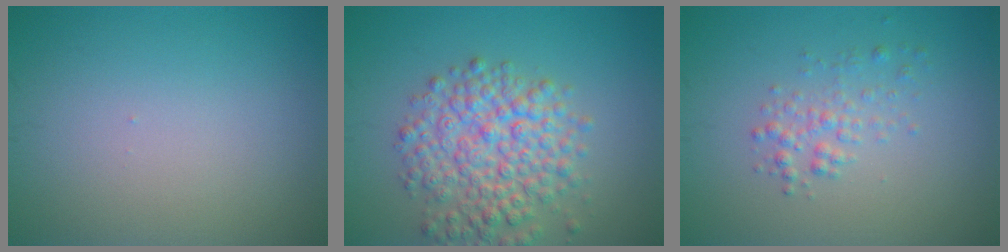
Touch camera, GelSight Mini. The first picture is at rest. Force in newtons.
{"total": 6.3, "press": 6.3, "slide": 0.3}
{"total": 1.8, "press": 1.8, "slide": 0.1}